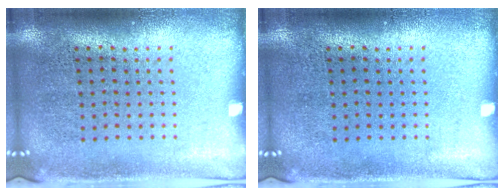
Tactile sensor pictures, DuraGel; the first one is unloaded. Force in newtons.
{"total": 0.0}